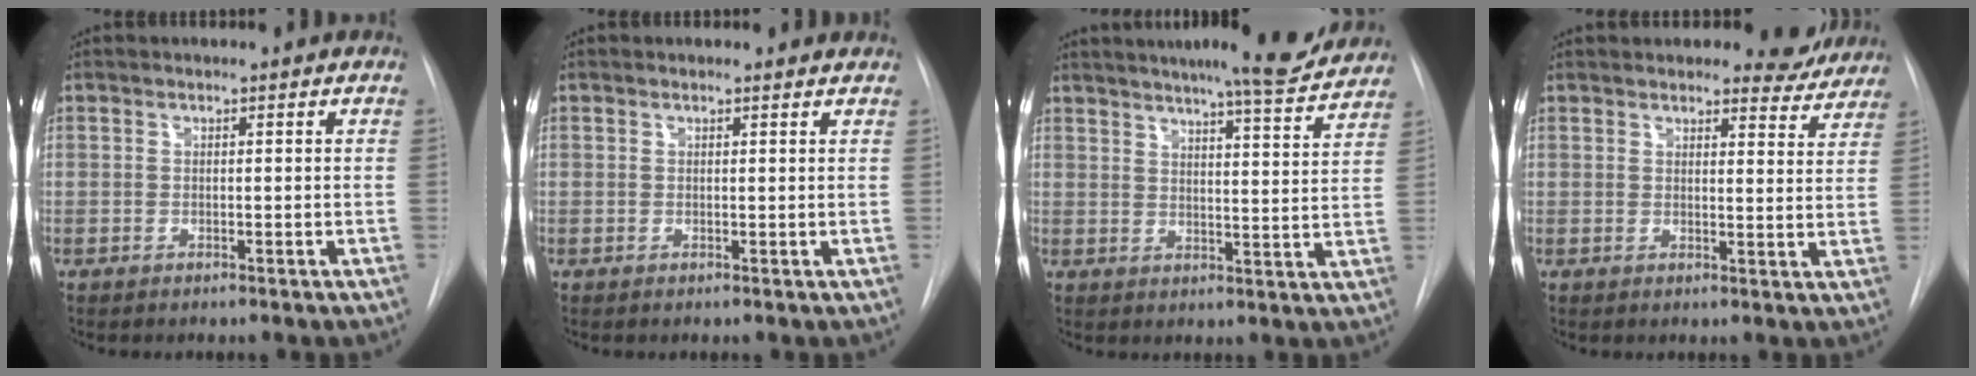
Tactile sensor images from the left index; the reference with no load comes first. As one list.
[{"total": 1.4, "force": [1.4, 0.2, -0.1], "torque": [-0.012, -0.001, 0.010]}, {"total": 16.9, "force": [15.2, 1.3, 7.3], "torque": [-0.106, -0.012, 0.192]}, {"total": 7.0, "force": [6.6, 1.9, 1.3], "torque": [0.000, -0.016, 0.064]}]